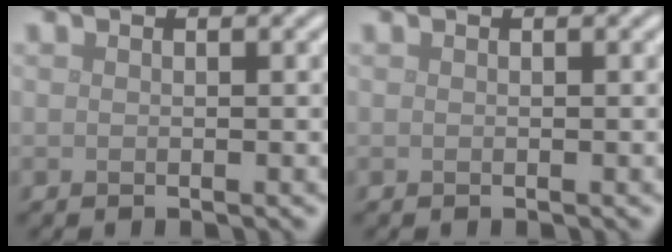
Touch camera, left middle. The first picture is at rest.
{"total": 0.0}